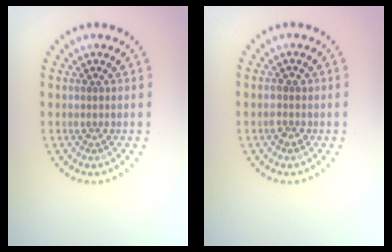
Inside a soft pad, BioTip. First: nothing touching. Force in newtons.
{"total": 1.5, "press": 1.5, "slide": 0.2}